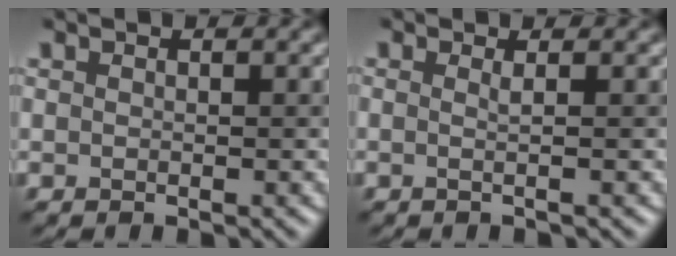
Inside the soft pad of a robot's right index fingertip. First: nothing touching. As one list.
[{"total": 1.5, "force": [0.2, 0.5, 1.4], "torque": [-0.016, -0.005, -0.016]}]